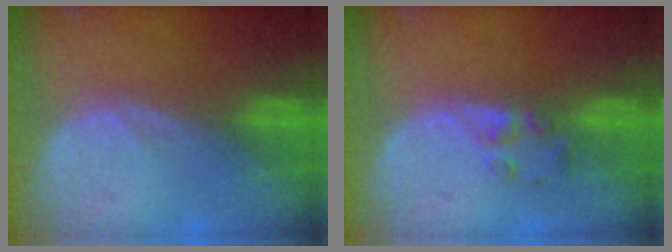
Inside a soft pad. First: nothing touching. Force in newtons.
{"total": 2.3, "press": 2.2, "slide": 0.8}